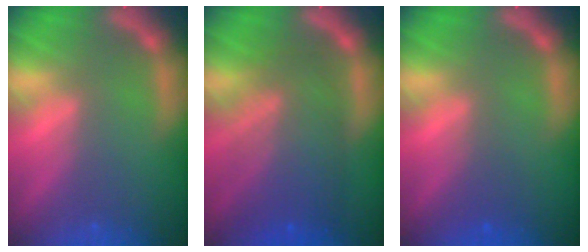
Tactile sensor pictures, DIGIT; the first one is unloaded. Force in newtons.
{"total": 8.6}
{"total": 1.5}